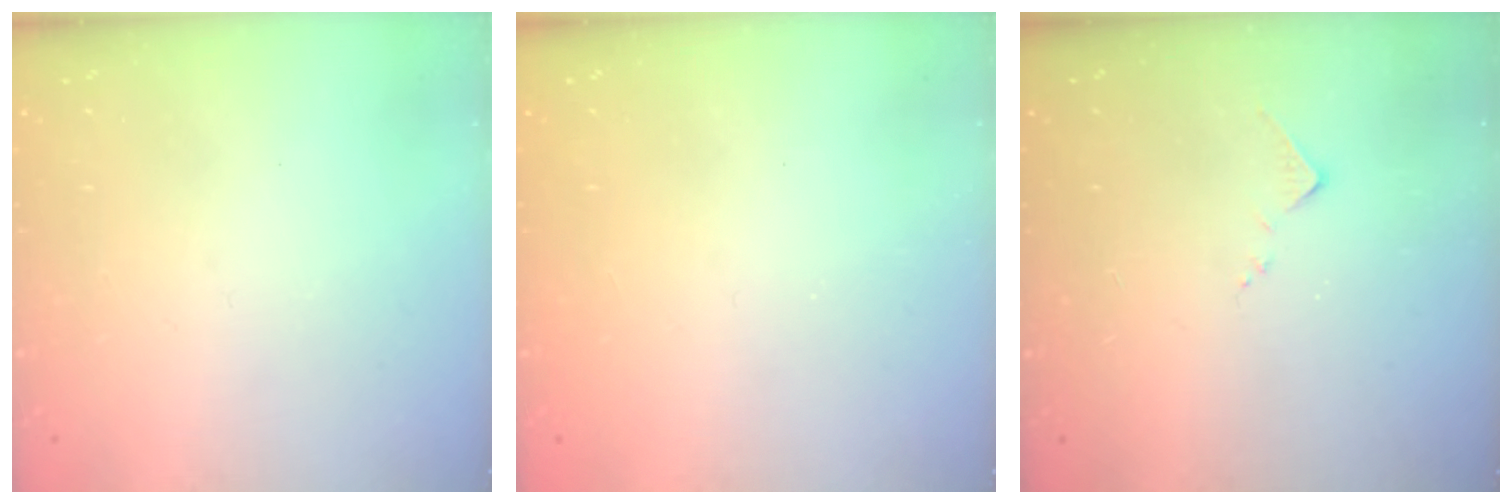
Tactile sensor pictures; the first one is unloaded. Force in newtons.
{"total": 0.9, "press": 0.9, "slide": 0.3}
{"total": 6.7, "press": 6.7, "slide": 0.8}